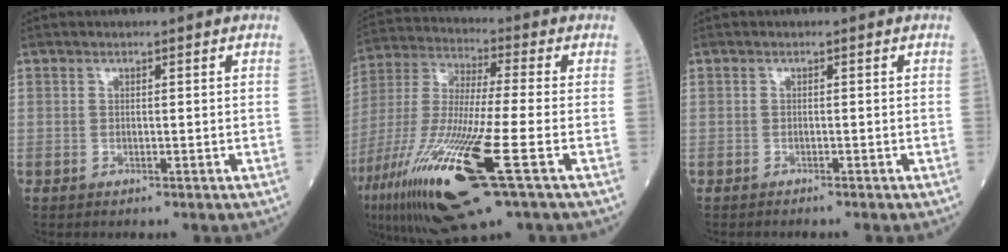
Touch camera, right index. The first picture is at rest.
{"total": 21.8, "force": [-9.1, 2.2, 19.6], "torque": [-0.431, -0.051, -0.167]}
{"total": 1.8, "force": [-1.6, 0.1, 0.7], "torque": [-0.011, -0.001, -0.019]}